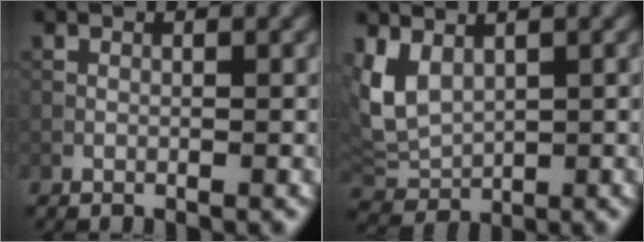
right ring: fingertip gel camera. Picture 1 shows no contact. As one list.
[{"total": 4.9, "force": [1.9, 3.1, 3.3], "torque": [-0.082, -0.001, 0.037]}]